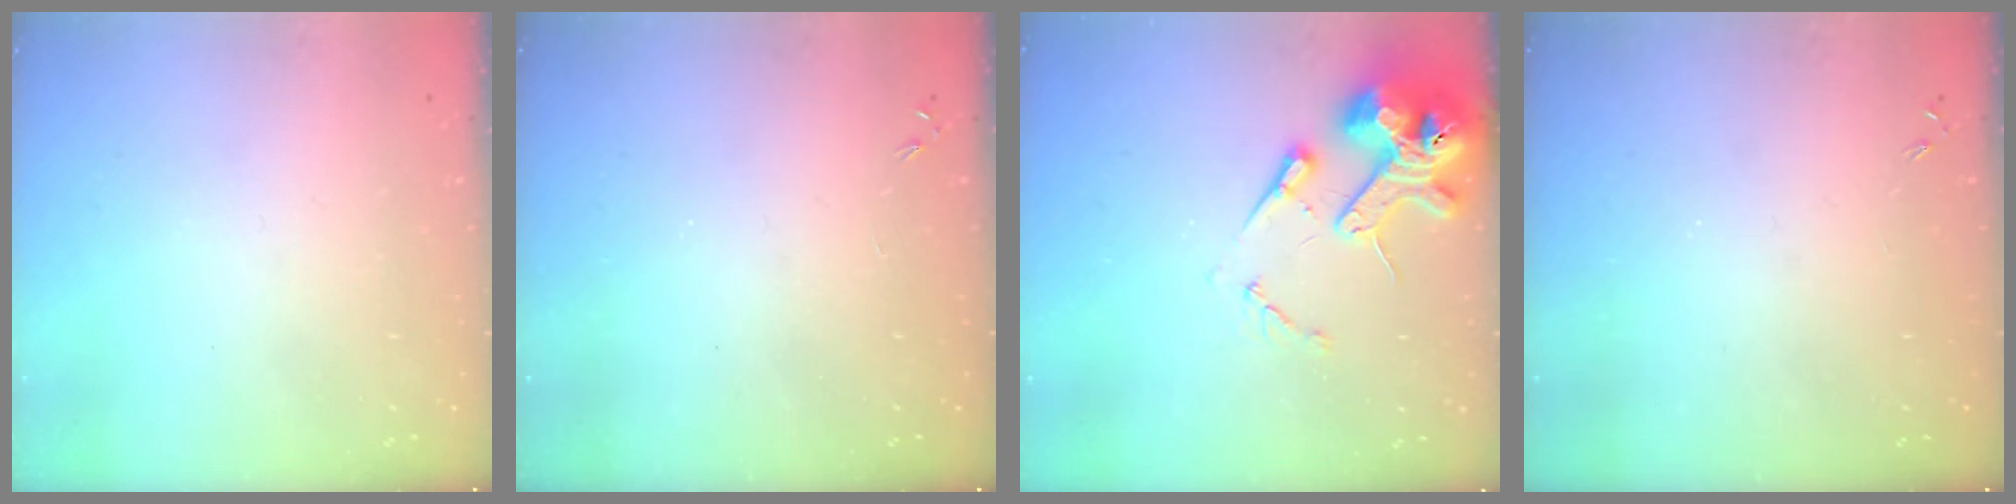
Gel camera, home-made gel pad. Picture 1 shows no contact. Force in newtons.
{"total": 0.0}
{"total": 14.8, "press": 14.6, "slide": 2.2}
{"total": 0.0}